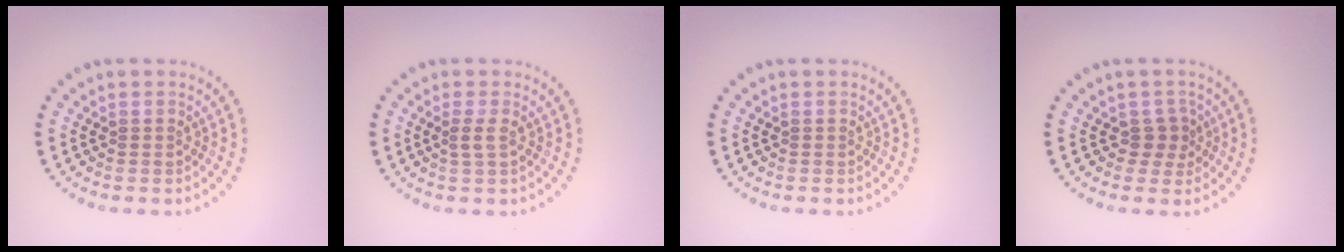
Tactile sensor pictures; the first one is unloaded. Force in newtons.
{"total": 0.9, "press": 0.8, "slide": 0.4}
{"total": 0.0}
{"total": 1.6, "press": 1.3, "slide": 1.0}